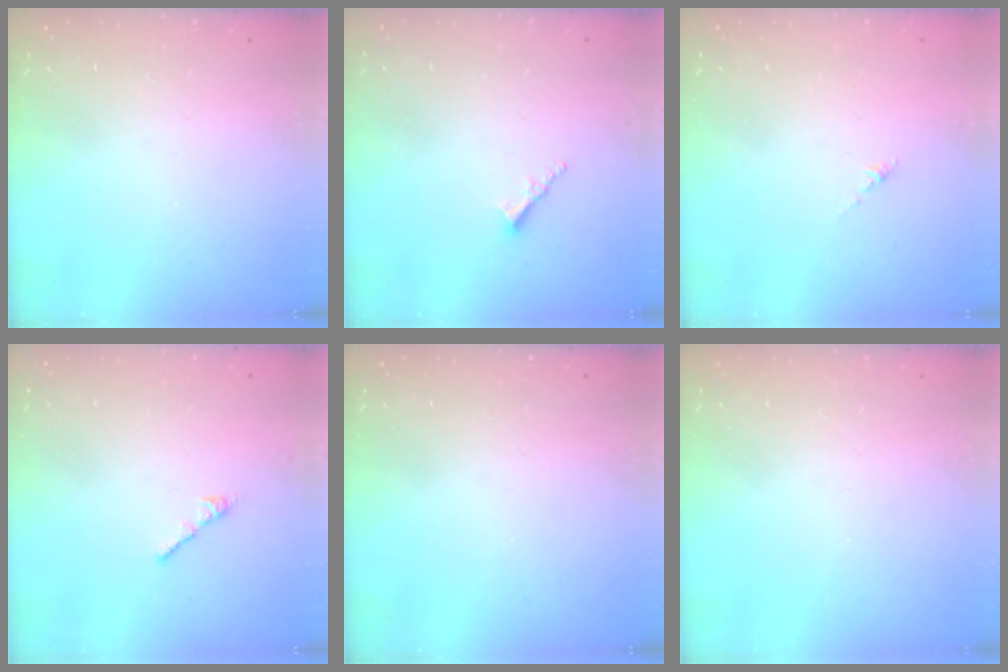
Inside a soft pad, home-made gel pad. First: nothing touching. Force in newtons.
{"total": 2.0, "press": 2.0, "slide": 0.5}
{"total": 0.0}
{"total": 0.6, "press": 0.4, "slide": 0.4}
{"total": 0.0}
{"total": 0.0}